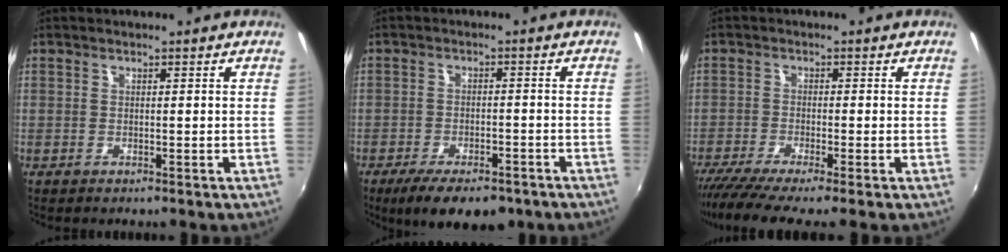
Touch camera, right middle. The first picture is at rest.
{"total": 10.6, "force": [-7.6, 4.0, 6.2], "torque": [-0.129, -0.022, -0.116]}
{"total": 6.8, "force": [-5.6, -0.3, 3.9], "torque": [-0.092, -0.032, -0.101]}